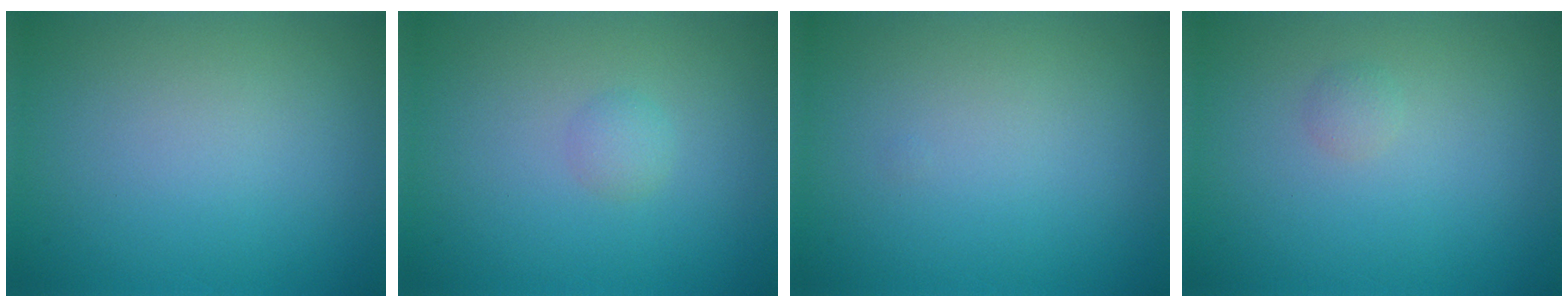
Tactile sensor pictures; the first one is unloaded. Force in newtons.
{"total": 1.0, "press": 1.0, "slide": 0.1}
{"total": 0.0}
{"total": 0.7, "press": 0.7, "slide": 0.0}